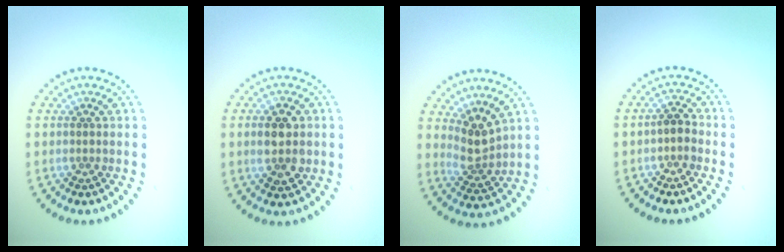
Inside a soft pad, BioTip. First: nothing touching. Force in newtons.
{"total": 3.8, "press": 3.8, "slide": 0.2}
{"total": 2.8, "press": 2.1, "slide": 1.8}
{"total": 1.5, "press": 1.3, "slide": 0.7}